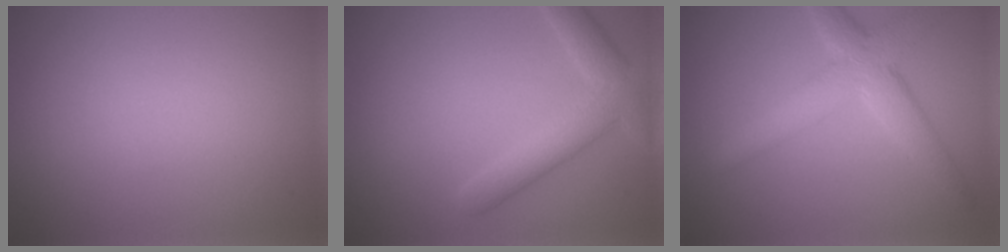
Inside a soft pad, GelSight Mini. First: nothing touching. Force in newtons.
{"total": 4.3, "press": 4.3, "slide": 0.2}
{"total": 4.8, "press": 4.8, "slide": 0.2}